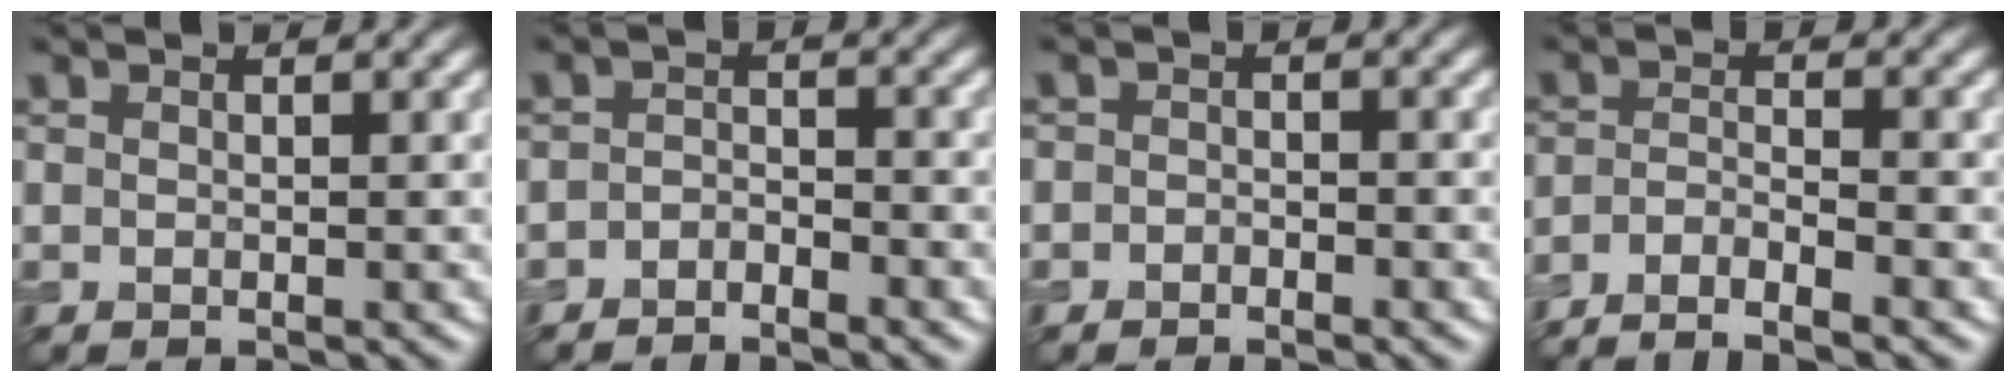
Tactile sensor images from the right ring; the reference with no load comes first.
{"total": 1.6, "force": [-1.4, 0.6, 0.5], "torque": [-0.007, 0.004, -0.031]}
{"total": 1.1, "force": [-0.8, 0.7, 0.2], "torque": [0.000, 0.001, -0.016]}
{"total": 3.9, "force": [-3.1, 0.7, 2.2], "torque": [-0.036, -0.003, -0.064]}